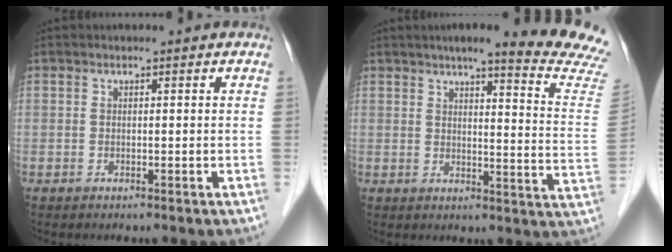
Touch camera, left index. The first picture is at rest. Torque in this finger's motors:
{"motor_torque": [0.24, -0.29, 0.17, 0.01]}